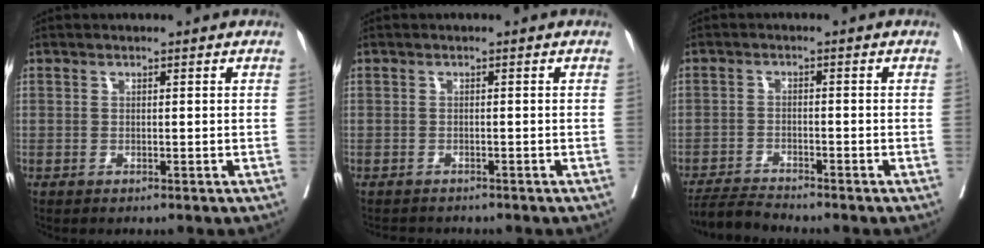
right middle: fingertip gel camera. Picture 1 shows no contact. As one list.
[{"total": 2.9, "force": [-2.7, 0.9, 0.5], "torque": [-0.007, -0.006, -0.039]}, {"total": 3.8, "force": [-3.7, -0.7, 0.3], "torque": [-0.007, -0.018, -0.069]}]